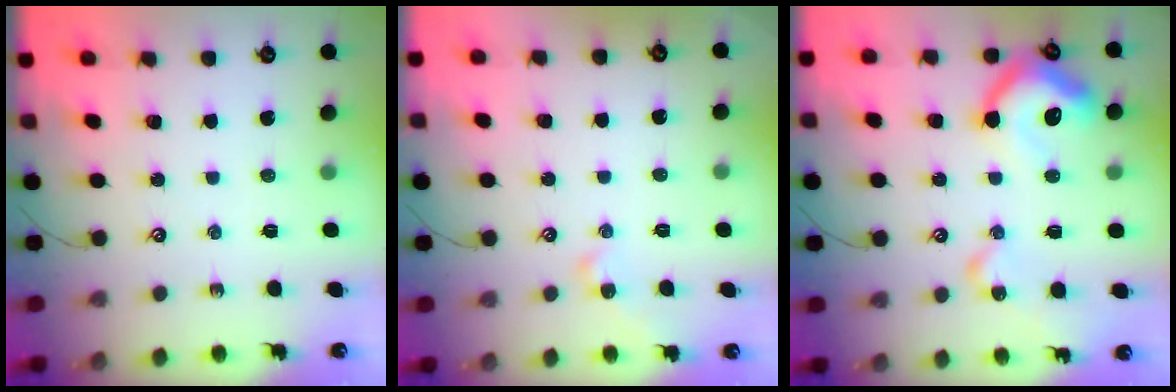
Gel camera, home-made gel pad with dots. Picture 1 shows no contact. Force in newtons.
{"total": 2.0, "press": 1.9, "slide": 0.6}
{"total": 15.2, "press": 15.2, "slide": 1.3}